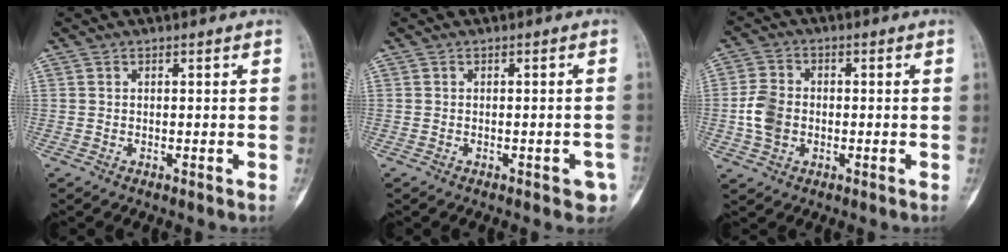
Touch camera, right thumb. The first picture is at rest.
{"total": 3.0, "force": [-1.5, 1.3, 2.3], "torque": [-0.013, 0.013, -0.013]}
{"total": 6.6, "force": [-1.0, 5.1, 4.1], "torque": [-0.076, 0.010, -0.022]}